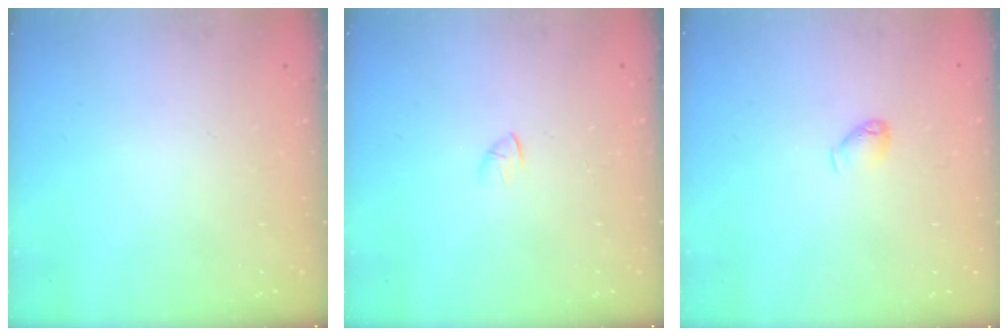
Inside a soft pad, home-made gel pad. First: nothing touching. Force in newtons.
{"total": 1.5, "press": 1.4, "slide": 0.4}
{"total": 4.7, "press": 4.6, "slide": 1.0}